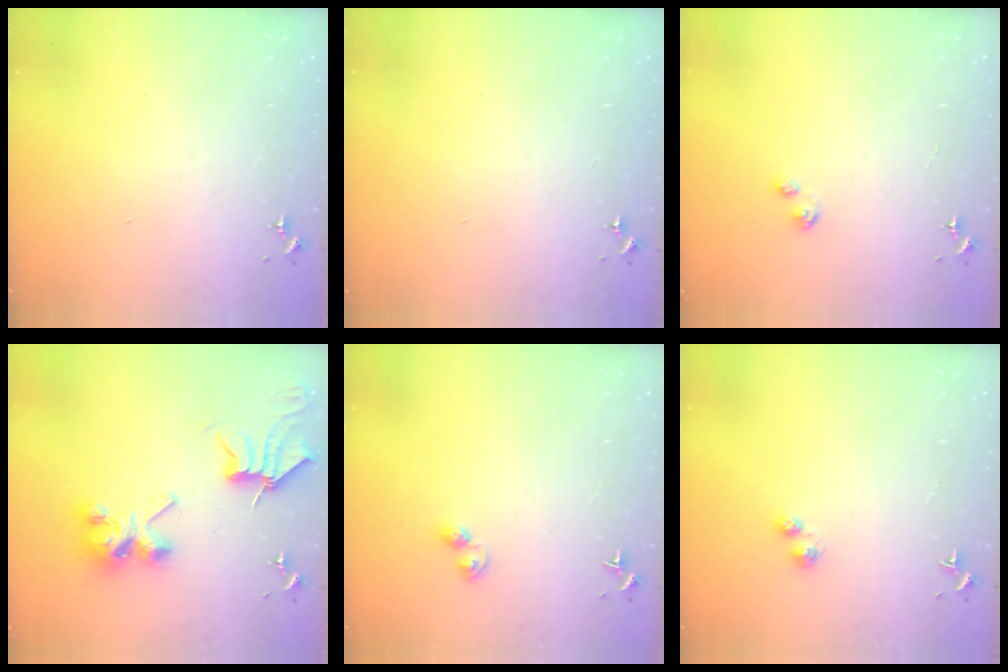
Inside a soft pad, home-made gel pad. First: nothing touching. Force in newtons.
{"total": 0.0}
{"total": 2.2, "press": 2.2, "slide": 0.3}
{"total": 9.7, "press": 9.6, "slide": 1.1}
{"total": 3.7, "press": 3.7, "slide": 0.4}
{"total": 2.4, "press": 2.4, "slide": 0.4}